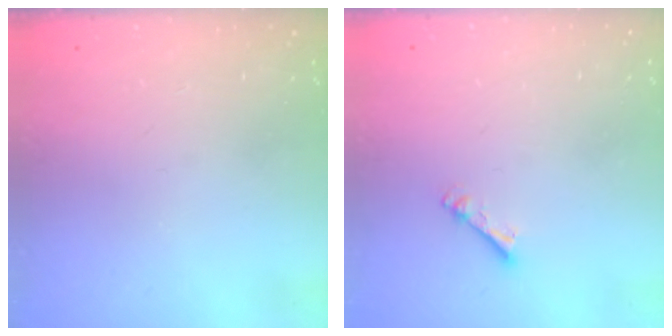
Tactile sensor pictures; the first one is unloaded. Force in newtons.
{"total": 2.7, "press": 2.7, "slide": 0.4}